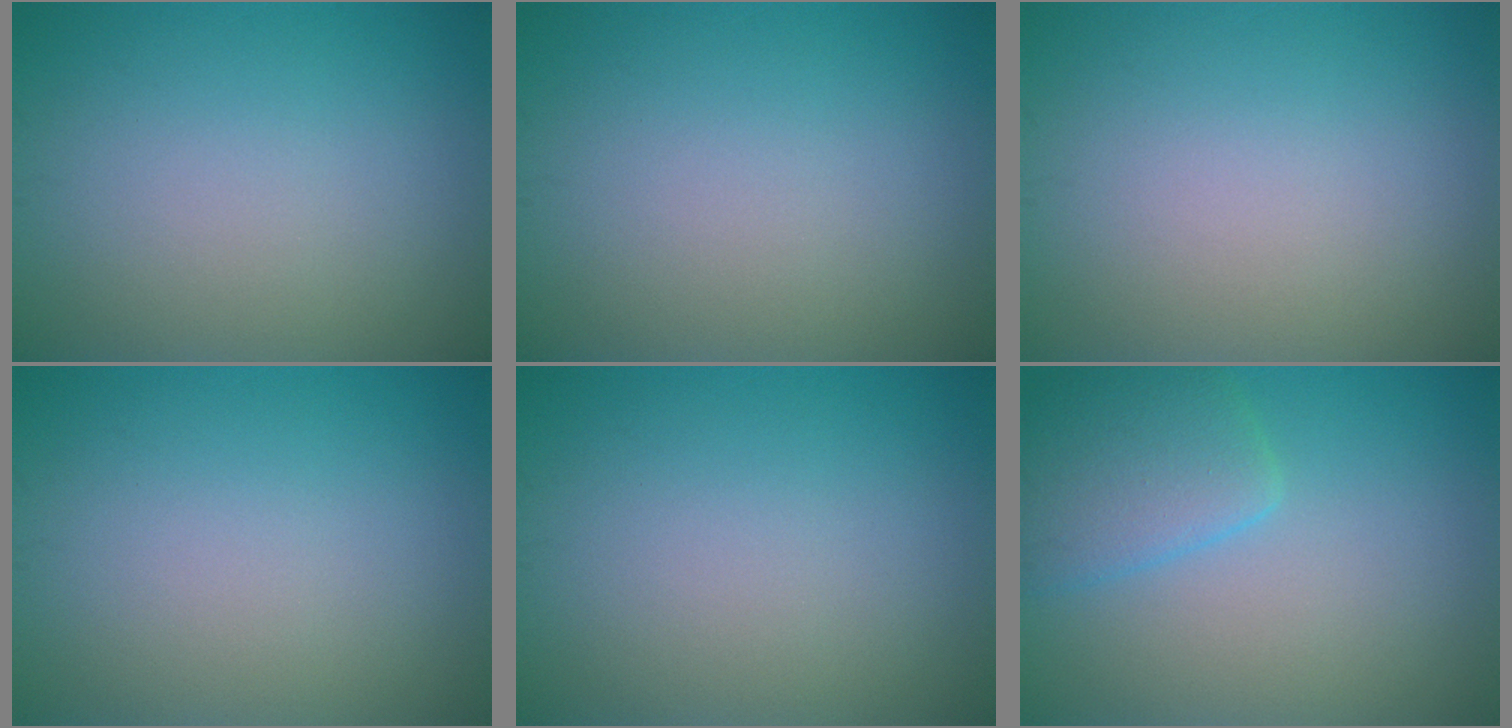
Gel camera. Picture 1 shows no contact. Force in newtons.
{"total": 0.0}
{"total": 0.0}
{"total": 0.0}
{"total": 0.0}
{"total": 3.9, "press": 3.9, "slide": 0.2}